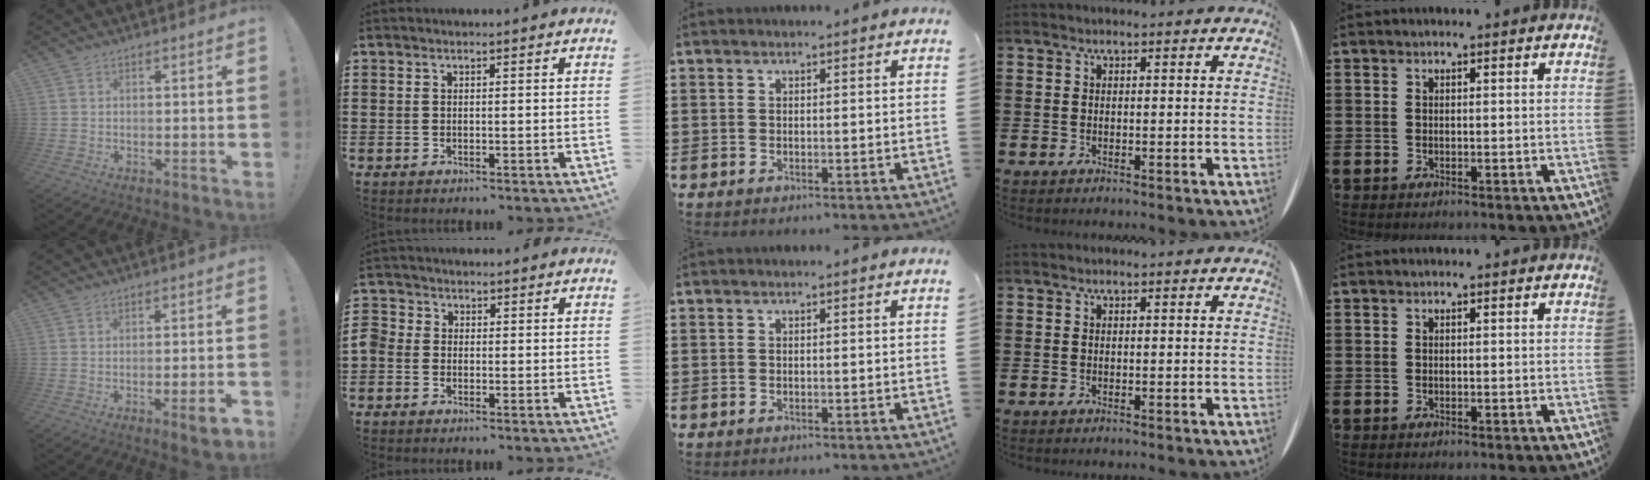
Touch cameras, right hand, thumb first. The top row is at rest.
{"thumb": {"total": 5.6, "force": [-2.1, 0.6, 5.2], "torque": [-0.072, 0.003, -0.031]}, "index": {"total": 1.7, "force": [-1.1, 1.3, 0.4], "torque": [-0.020, 0.003, -0.026]}}